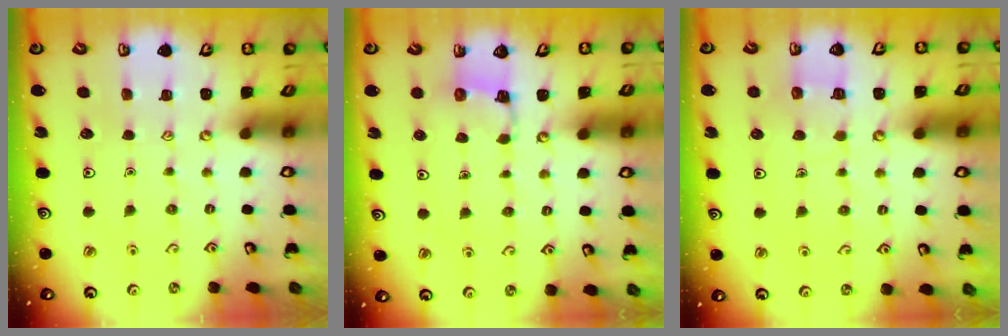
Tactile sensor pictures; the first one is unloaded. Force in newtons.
{"total": 2.1, "press": 2.0, "slide": 0.5}
{"total": 5.7, "press": 5.6, "slide": 0.4}